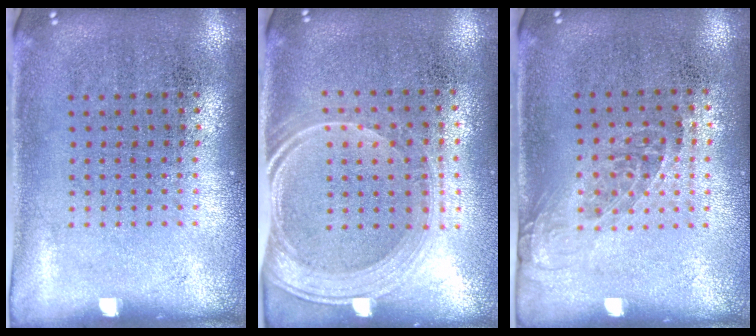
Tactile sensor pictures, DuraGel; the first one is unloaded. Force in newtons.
{"total": 2.0, "press": 1.7, "slide": 1.1}
{"total": 1.2, "press": 1.0, "slide": 0.7}